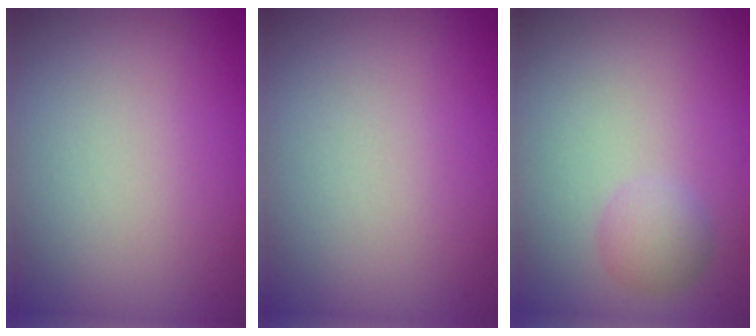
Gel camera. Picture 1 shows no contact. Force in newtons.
{"total": 0.0}
{"total": 1.7, "press": 1.7, "slide": 0.1}